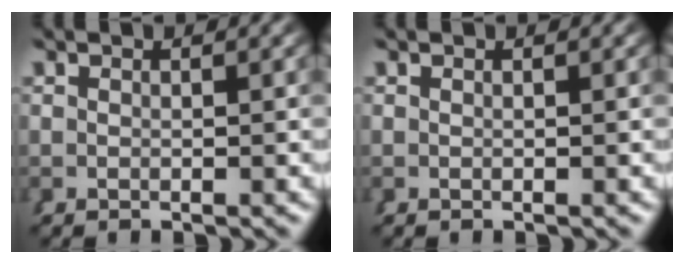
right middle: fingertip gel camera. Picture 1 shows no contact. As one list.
[{"total": 0.0}]